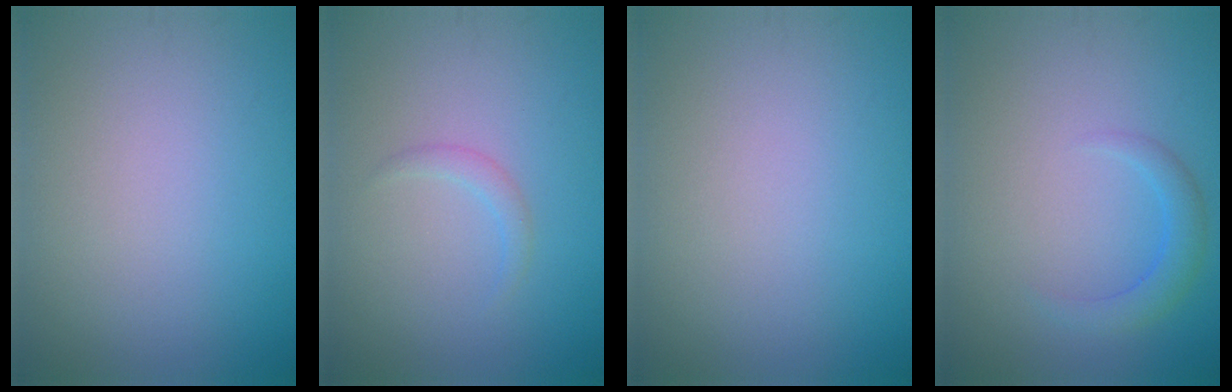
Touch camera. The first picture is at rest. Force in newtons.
{"total": 1.1, "press": 1.1, "slide": 0.0}
{"total": 0.0}
{"total": 2.1, "press": 2.1, "slide": 0.3}